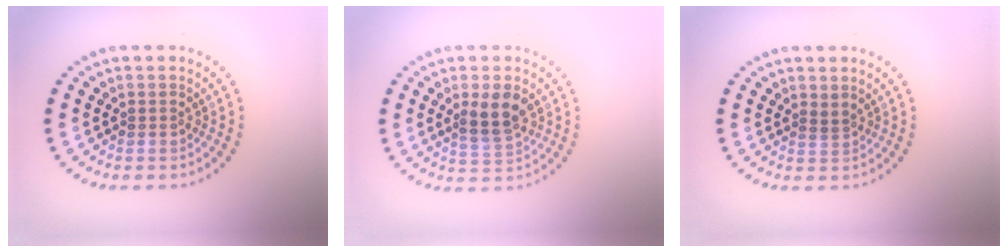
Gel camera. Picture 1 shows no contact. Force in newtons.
{"total": 3.5, "press": 3.3, "slide": 1.0}
{"total": 0.8, "press": 0.4, "slide": 0.7}